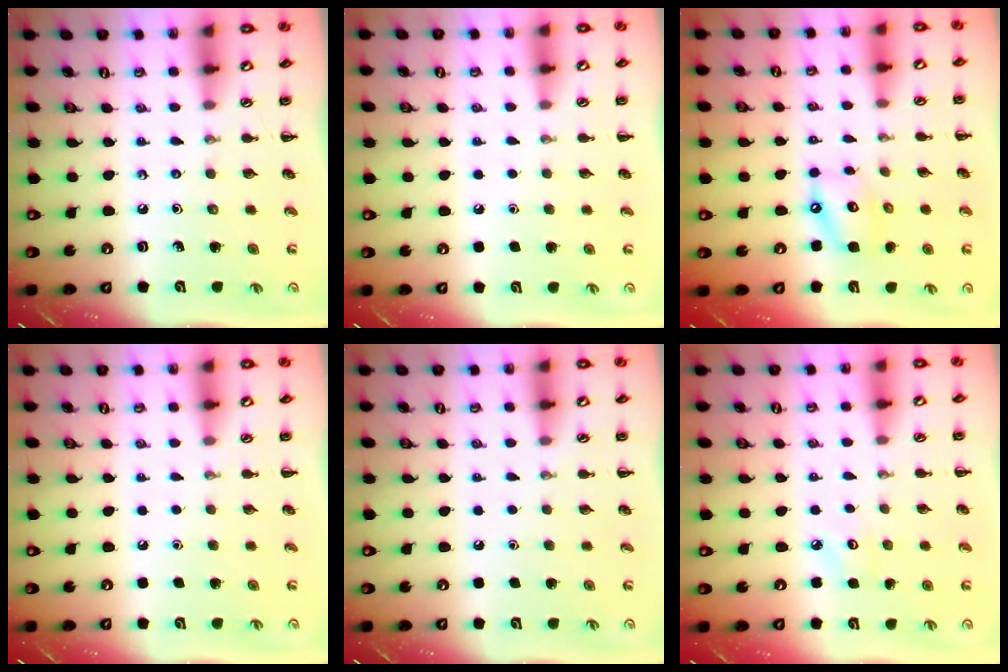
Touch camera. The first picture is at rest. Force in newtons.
{"total": 1.6, "press": 1.6, "slide": 0.1}
{"total": 9.4, "press": 9.3, "slide": 1.4}
{"total": 1.6, "press": 1.6, "slide": 0.1}
{"total": 1.6, "press": 1.6, "slide": 0.1}
{"total": 2.9, "press": 2.8, "slide": 0.7}